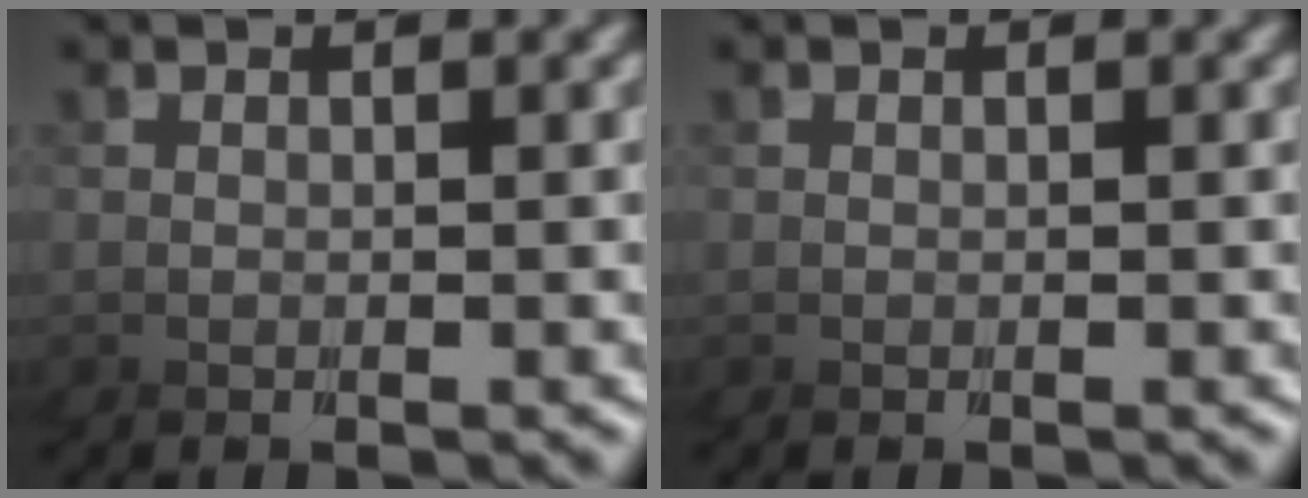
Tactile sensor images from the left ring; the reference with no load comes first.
{"total": 0.0}